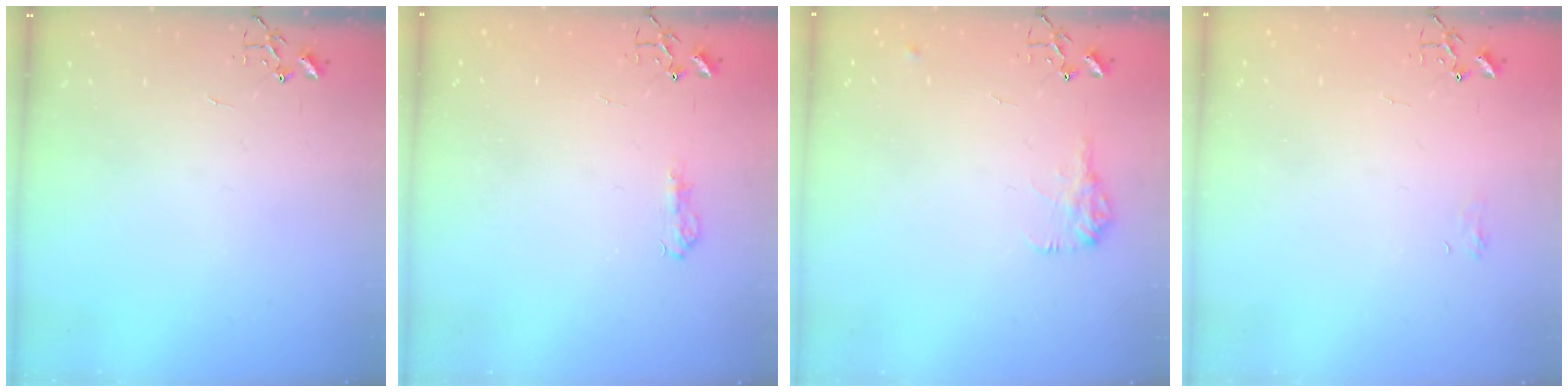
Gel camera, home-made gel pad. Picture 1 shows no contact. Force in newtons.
{"total": 7.9, "press": 7.8, "slide": 0.8}
{"total": 9.5, "press": 9.5, "slide": 0.4}
{"total": 5.1, "press": 5.1, "slide": 0.6}